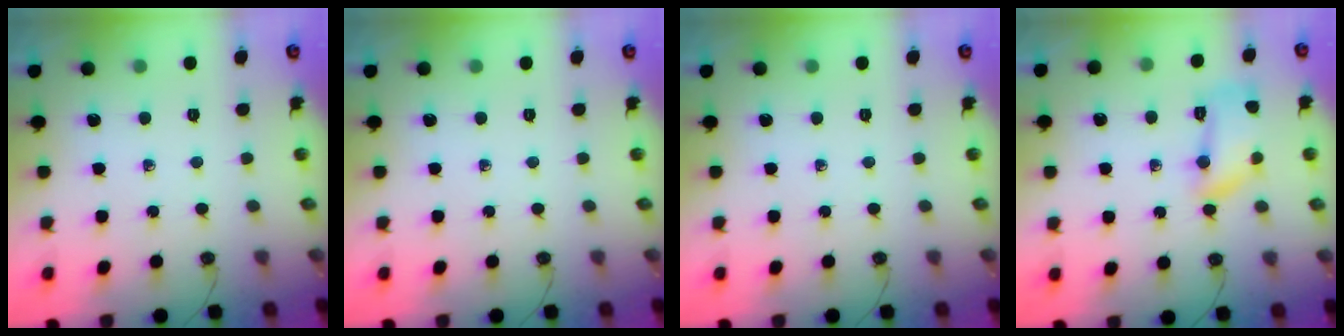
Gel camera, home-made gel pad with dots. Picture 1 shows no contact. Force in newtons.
{"total": 0.0}
{"total": 0.0}
{"total": 11.2, "press": 10.3, "slide": 4.5}